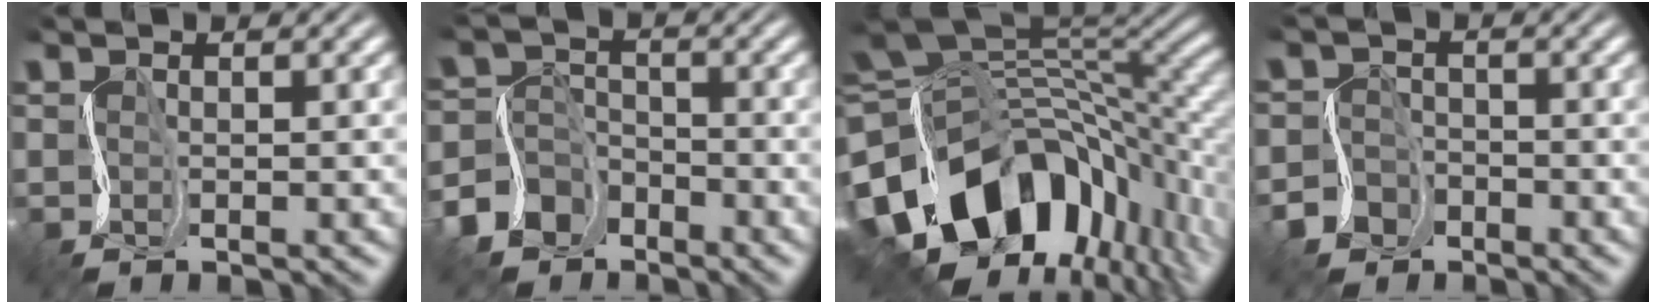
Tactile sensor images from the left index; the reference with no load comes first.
{"total": 6.7, "force": [-4.6, 4.7, 1.0], "torque": [-0.012, -0.009, -0.097]}
{"total": 16.5, "force": [-5.3, 10.8, 11.3], "torque": [-0.215, -0.017, -0.078]}
{"total": 3.6, "force": [-2.2, 2.8, 0.2], "torque": [0.016, -0.002, -0.045]}